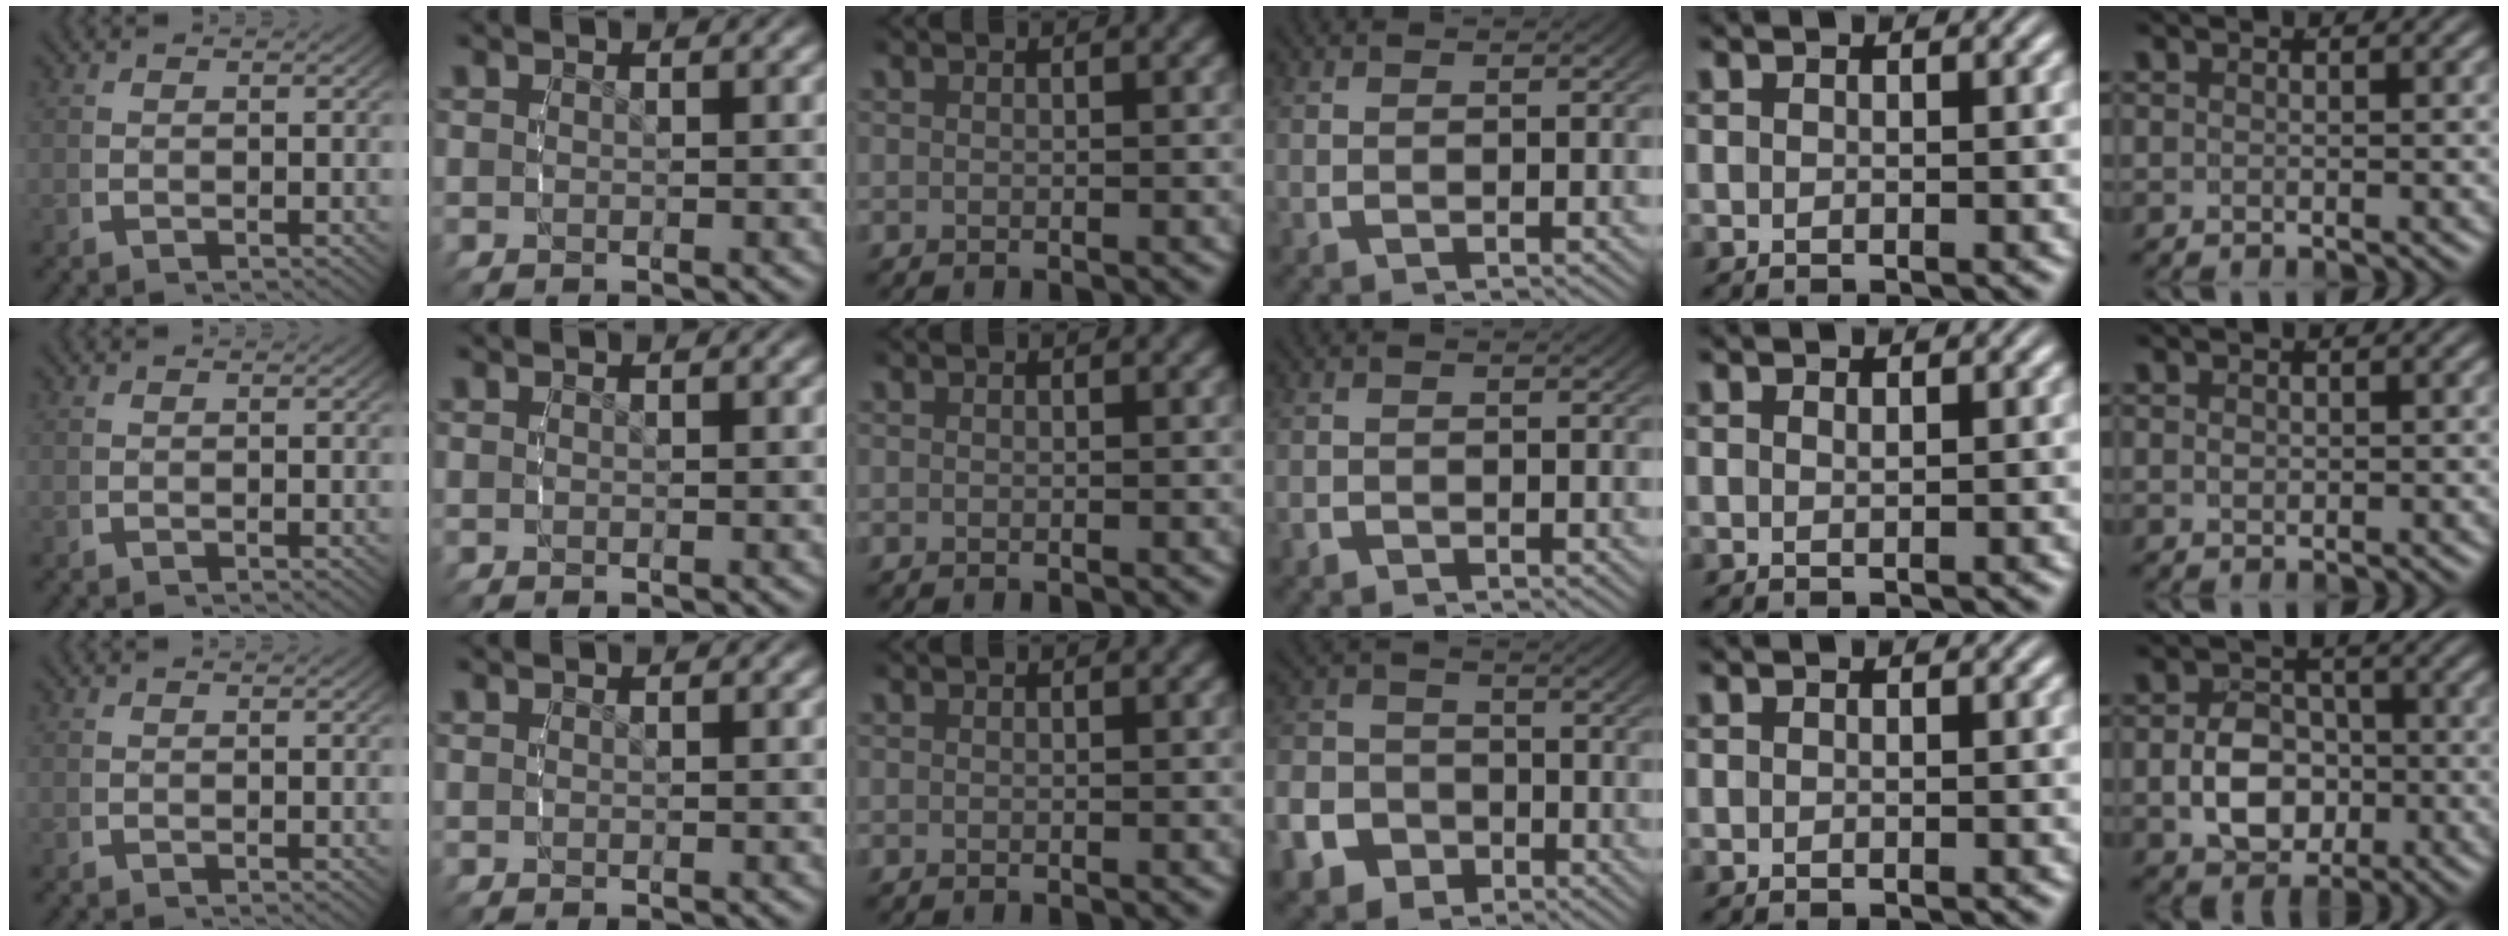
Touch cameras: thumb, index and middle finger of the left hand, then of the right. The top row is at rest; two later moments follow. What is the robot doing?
{"motion": "grasp_and_lifting", "object": "backpack"}